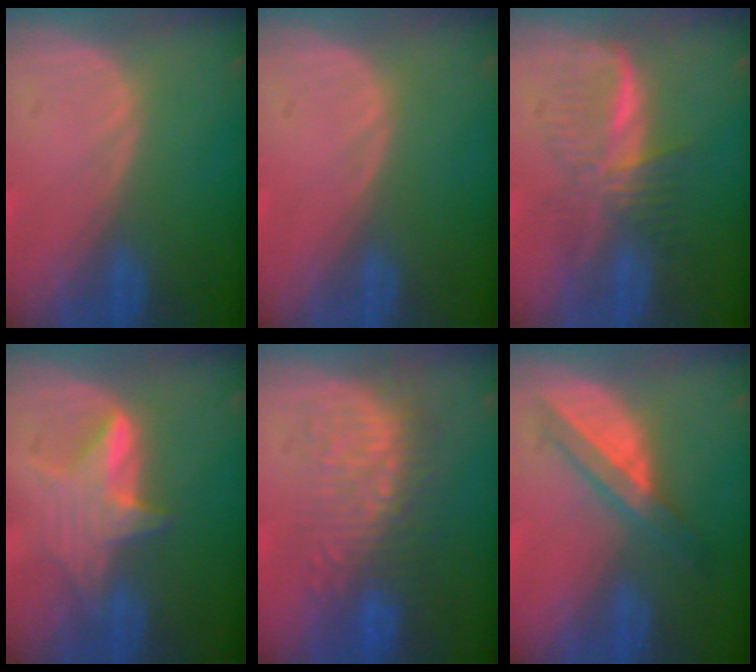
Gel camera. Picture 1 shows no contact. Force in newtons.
{"total": 0.0}
{"total": 6.1, "press": 6.1, "slide": 0.2}
{"total": 6.0, "press": 5.8, "slide": 1.4}
{"total": 8.8, "press": 8.5, "slide": 2.5}
{"total": 5.9, "press": 5.3, "slide": 2.5}